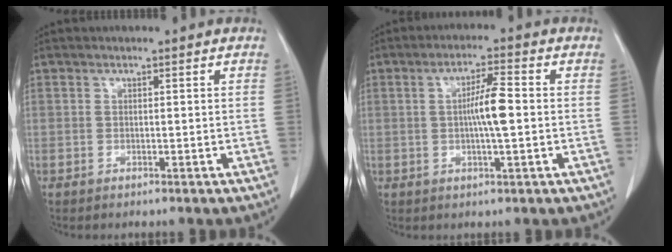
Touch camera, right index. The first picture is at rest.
{"total": 5.5, "force": [-0.3, 0.3, 5.5], "torque": [-0.100, 0.004, -0.009]}